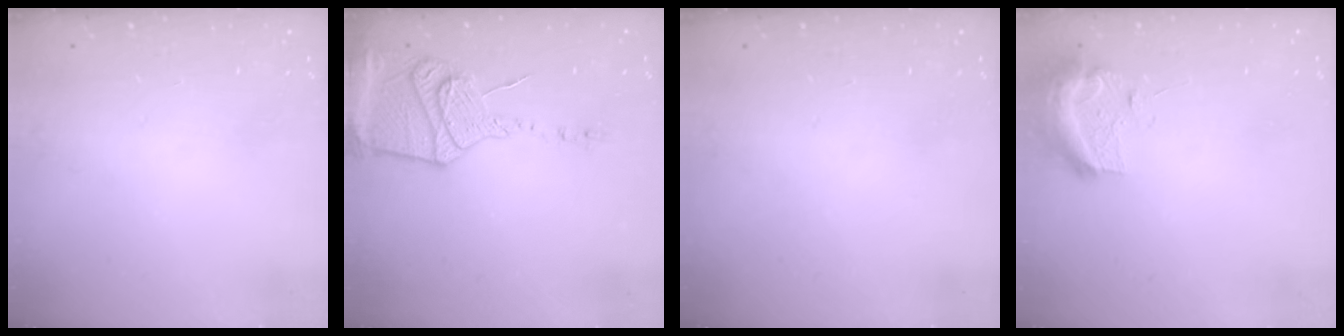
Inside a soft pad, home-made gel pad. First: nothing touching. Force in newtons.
{"total": 16.9, "press": 16.8, "slide": 1.6}
{"total": 0.0}
{"total": 10.2, "press": 10.2, "slide": 0.3}